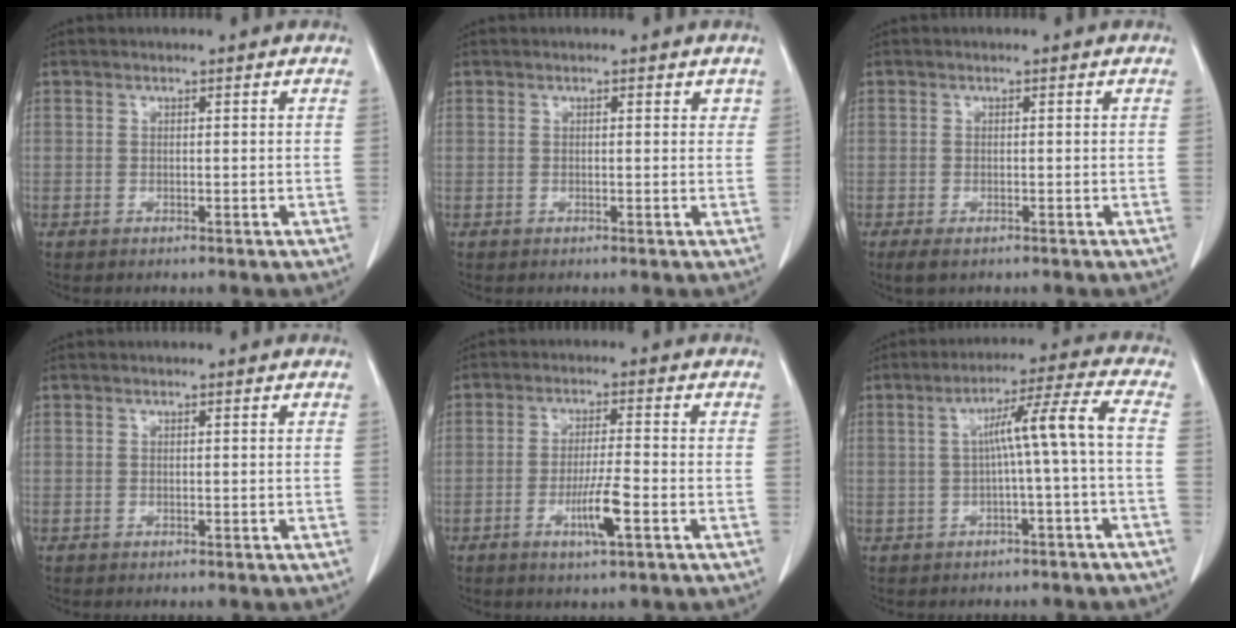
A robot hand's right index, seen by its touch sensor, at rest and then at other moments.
{"total": 1.6, "force": [0.8, 0.8, 1.1], "torque": [-0.009, 0.000, 0.007]}
{"total": 2.0, "force": [-1.0, 0.6, 1.6], "torque": [-0.031, -0.007, -0.012]}
{"total": 0.0}
{"total": 5.8, "force": [-2.3, 0.1, 5.3], "torque": [-0.100, -0.009, -0.043]}
{"total": 7.5, "force": [-0.6, -1.2, 7.4], "torque": [-0.120, 0.023, -0.005]}